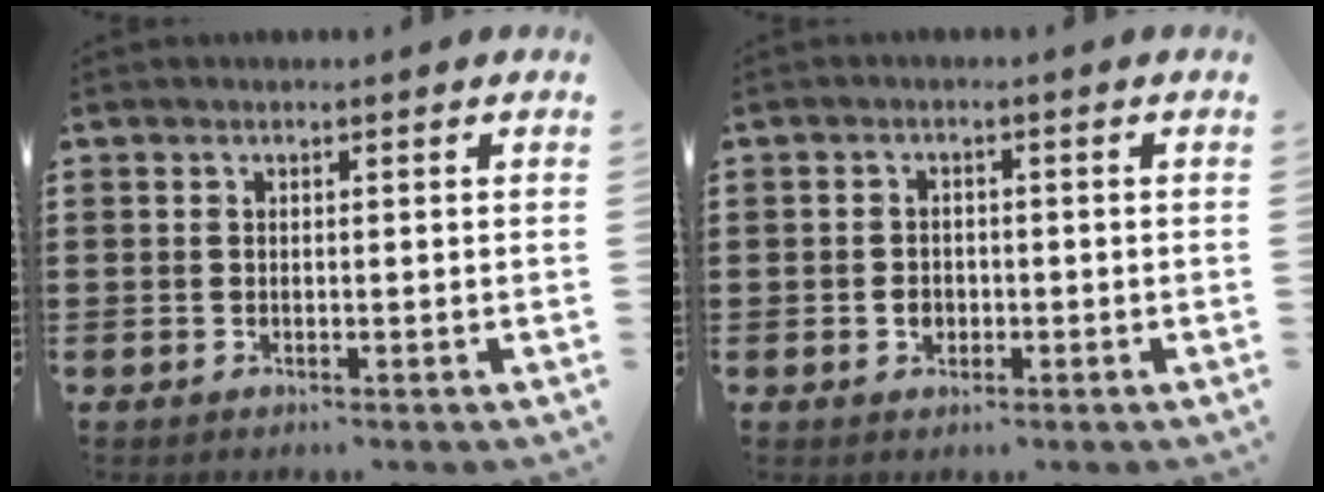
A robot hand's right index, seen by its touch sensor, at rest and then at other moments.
{"total": 2.0, "force": [-0.6, 1.6, 1.0], "torque": [-0.024, 0.001, -0.013]}